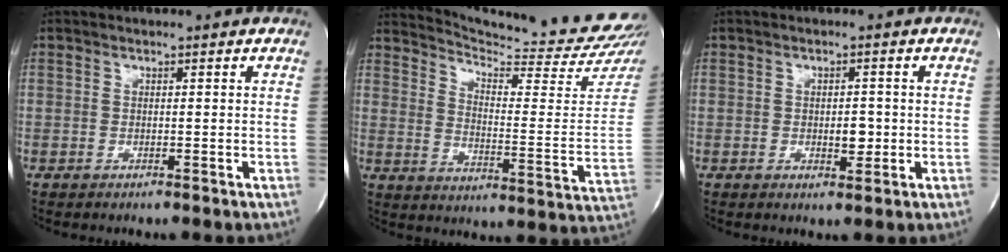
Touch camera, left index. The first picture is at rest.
{"total": 20.3, "force": [19.6, -1.0, 5.2], "torque": [-0.088, -0.140, 0.247]}
{"total": 2.6, "force": [-1.1, 1.3, 2.0], "torque": [-0.027, -0.009, -0.014]}